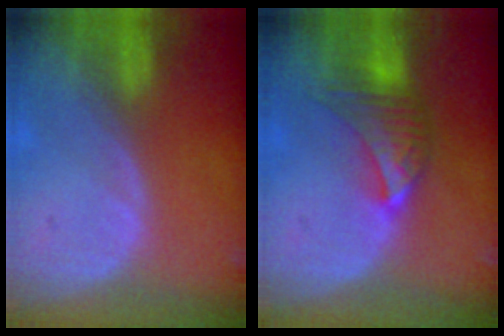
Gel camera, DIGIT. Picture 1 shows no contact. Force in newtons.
{"total": 6.8, "press": 6.4, "slide": 2.3}